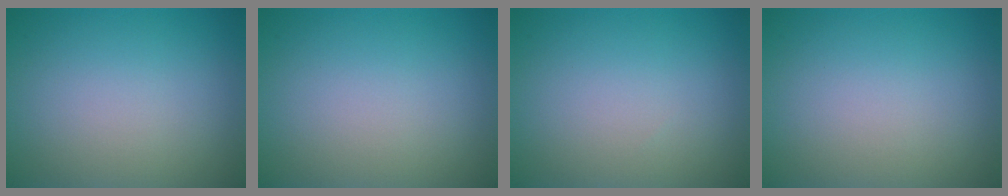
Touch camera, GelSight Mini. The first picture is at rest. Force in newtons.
{"total": 0.0}
{"total": 0.0}
{"total": 0.0}